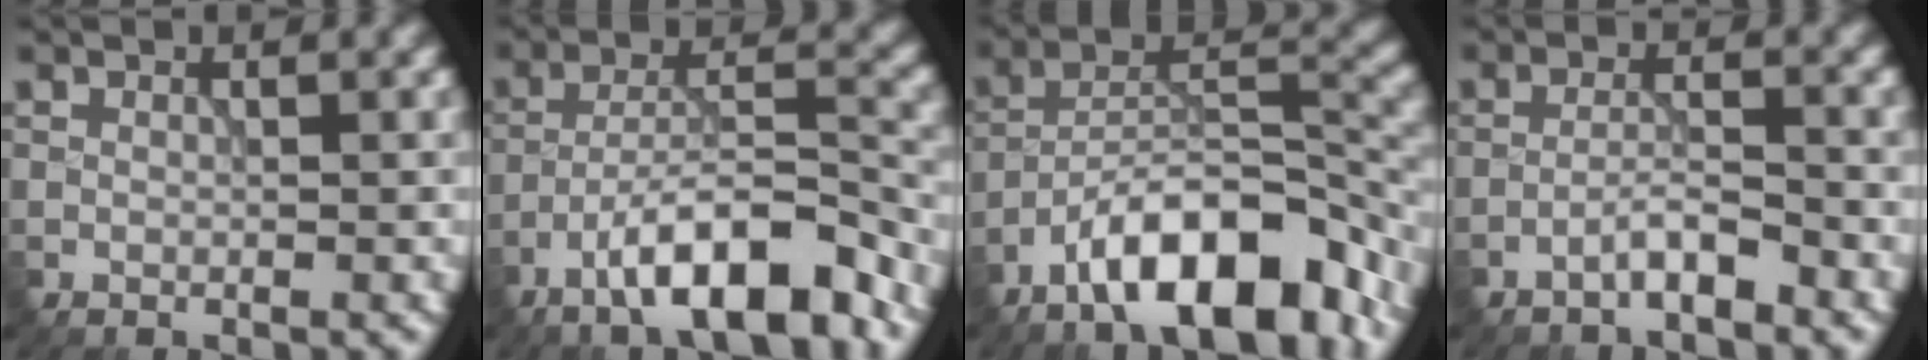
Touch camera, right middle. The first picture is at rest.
{"total": 9.3, "force": [-6.0, 2.2, 6.7], "torque": [-0.106, 0.015, -0.103]}
{"total": 11.3, "force": [-7.3, 3.7, 7.7], "torque": [-0.113, 0.014, -0.138]}
{"total": 2.4, "force": [-1.7, 0.2, 1.6], "torque": [-0.027, 0.011, -0.036]}